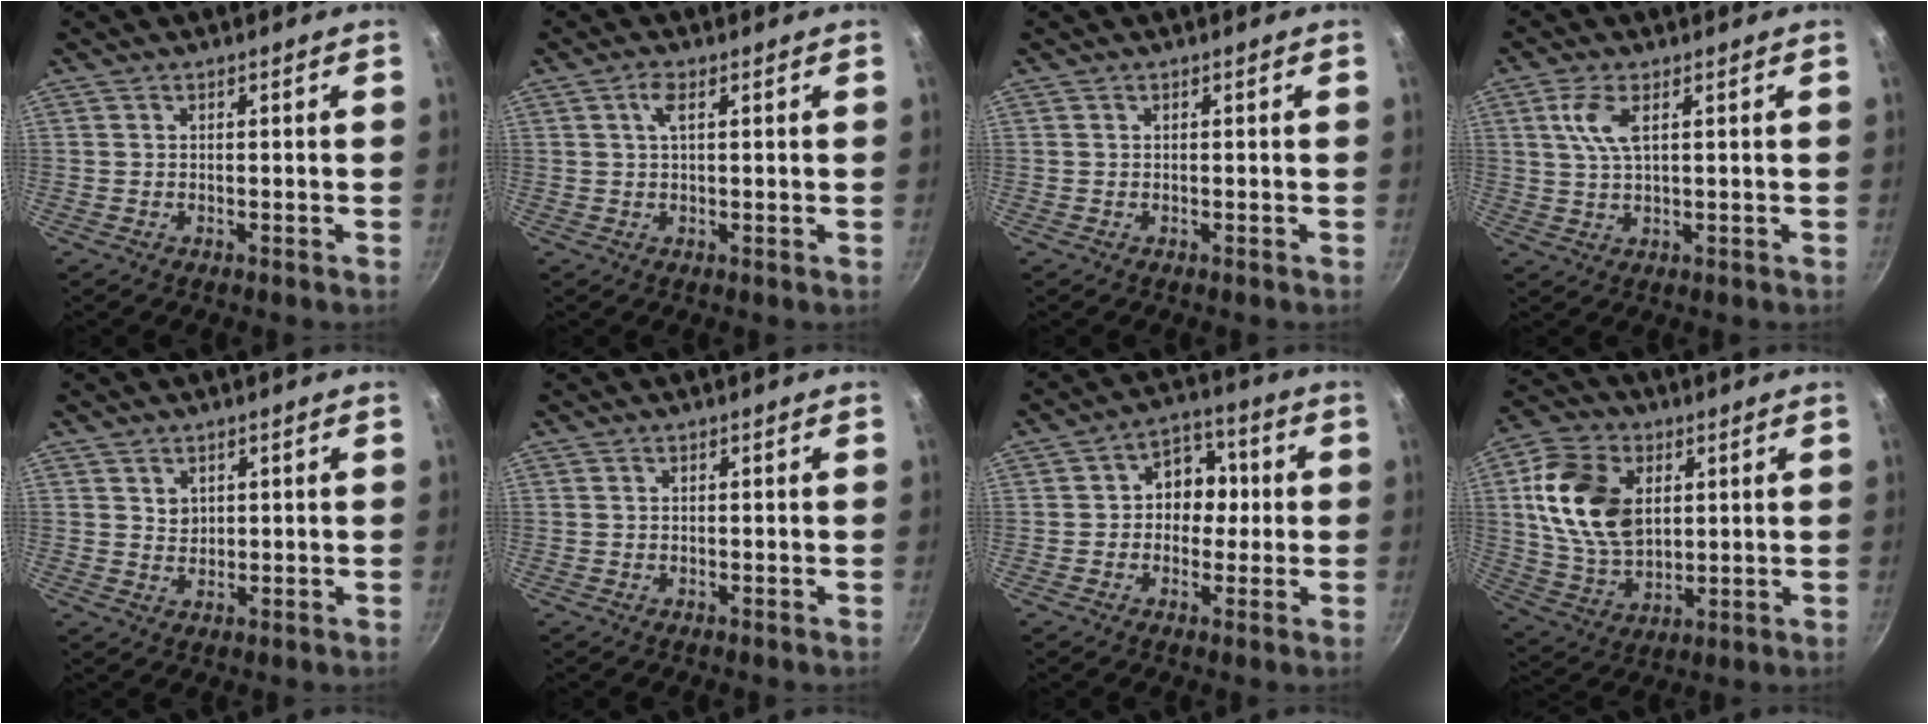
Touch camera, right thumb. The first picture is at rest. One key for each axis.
{"total": 2.5, "fx": 0.9, "fy": 0.7, "fz": 2.2, "tx": -0.047, "ty": 0.001, "tz": 0.016}
{"total": 0.0}
{"total": 5.3, "fx": 1.8, "fy": 2.0, "fz": 4.6, "tx": -0.100, "ty": 0.001, "tz": 0.038}
{"total": 2.3, "fx": 1.0, "fy": 1.8, "fz": 0.9, "tx": -0.005, "ty": -0.005, "tz": 0.020}
{"total": 0.0}
{"total": 8.6, "fx": 0.3, "fy": 7.0, "fz": 4.9, "tx": -0.014, "ty": 0.018, "tz": -0.008}
{"total": 16.8, "fx": 3.6, "fy": 11.5, "fz": 11.7, "tx": -0.202, "ty": -0.008, "tz": 0.072}